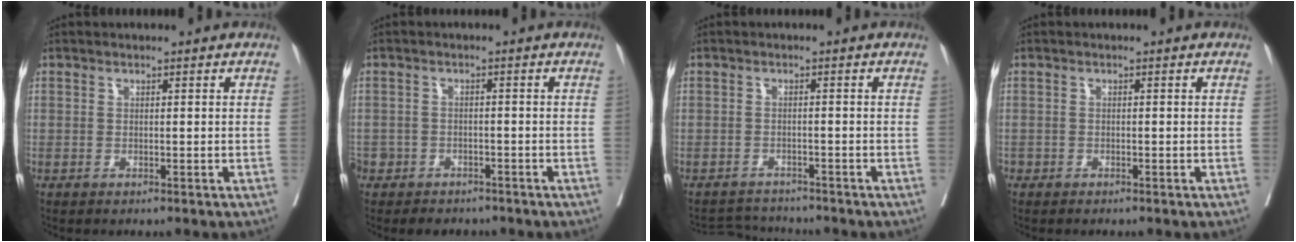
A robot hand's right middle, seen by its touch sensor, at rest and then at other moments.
{"total": 7.8, "force": [-5.7, 4.9, 1.9], "torque": [-0.047, 0.002, -0.079]}
{"total": 3.6, "force": [-3.5, 0.2, -0.7], "torque": [0.011, -0.007, -0.058]}
{"total": 0.9, "force": [-0.8, 0.4, 0.1], "torque": [-0.007, -0.001, -0.018]}